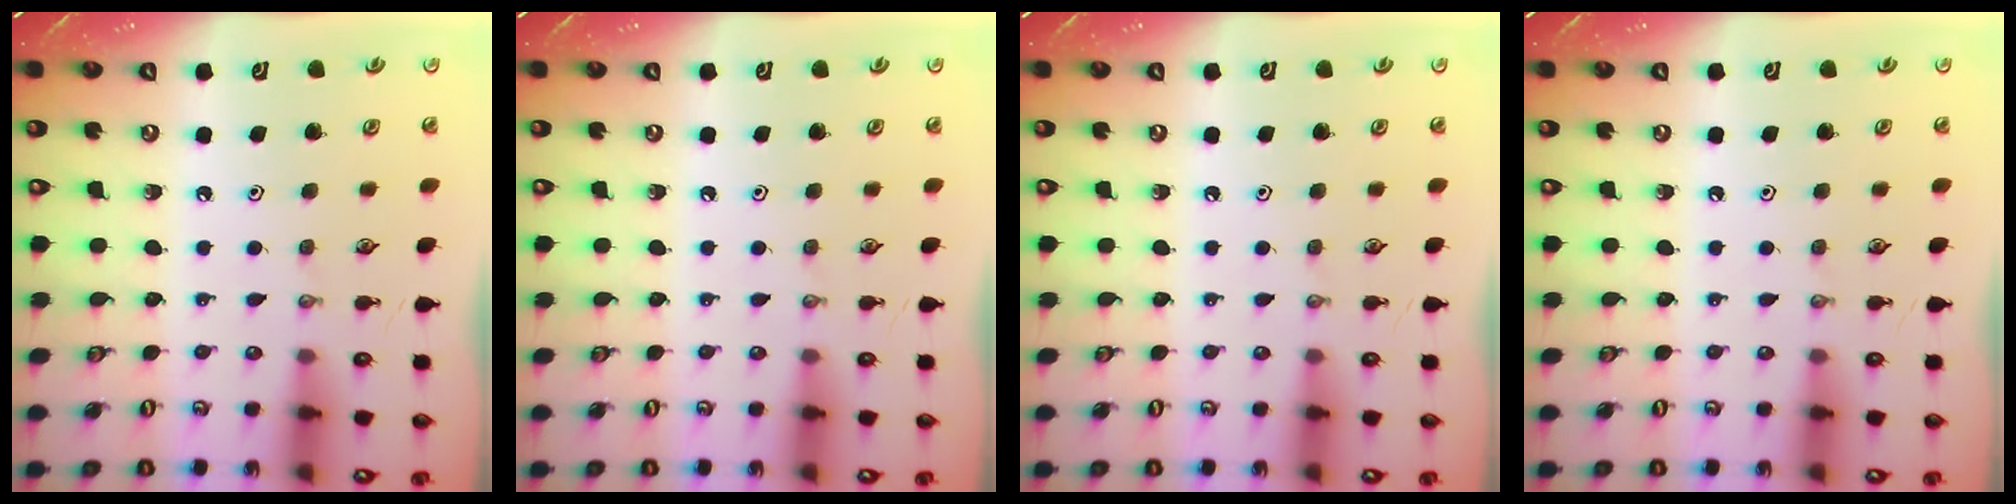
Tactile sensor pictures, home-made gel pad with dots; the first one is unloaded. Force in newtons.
{"total": 0.0}
{"total": 0.0}
{"total": 0.0}